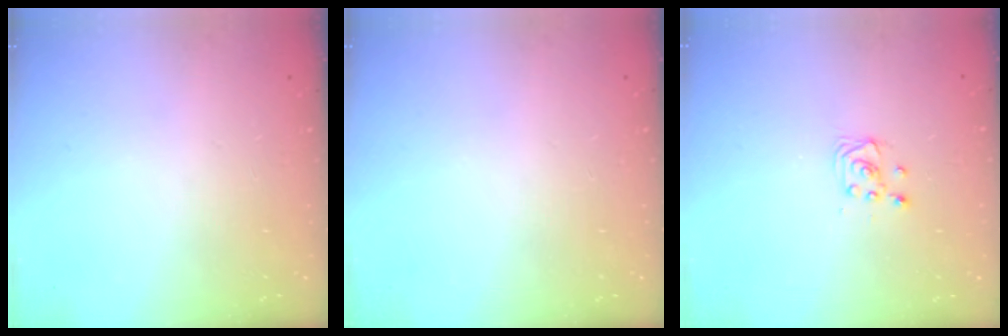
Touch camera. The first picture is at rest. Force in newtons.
{"total": 0.0}
{"total": 2.9, "press": 2.9, "slide": 0.4}